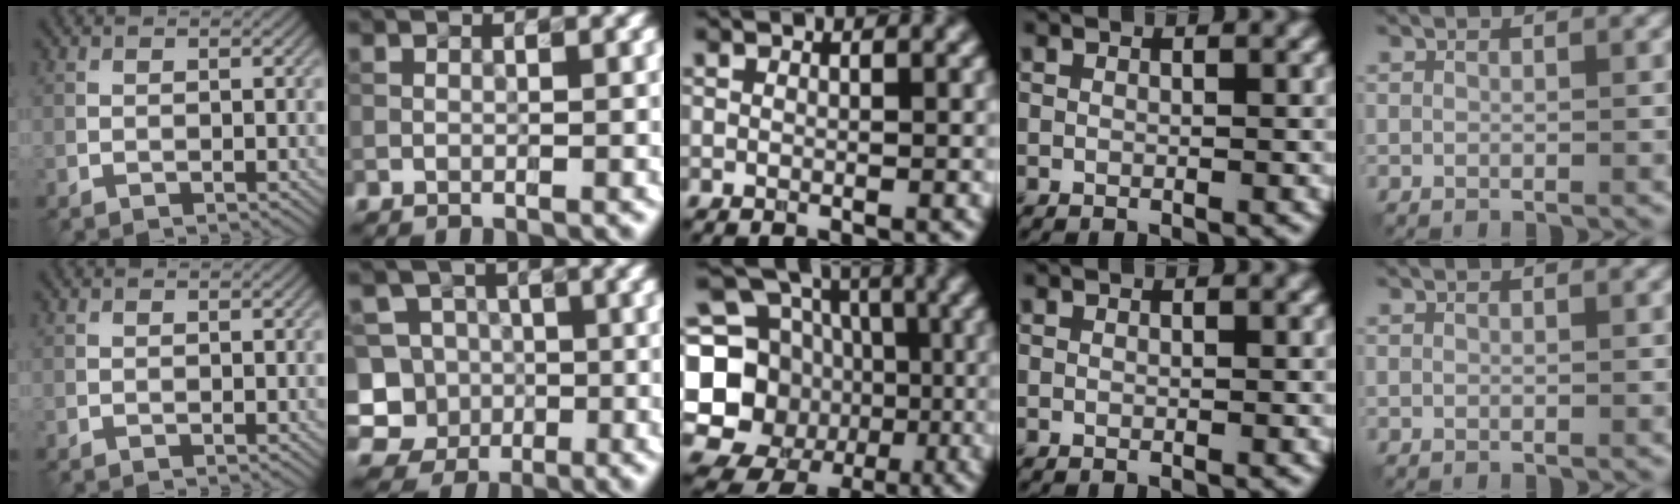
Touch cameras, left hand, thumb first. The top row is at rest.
{"index": {"total": 8.9, "force": [-2.7, 8.1, 2.3], "torque": [-0.046, 0.015, -0.072]}, "middle": {"total": 16.9, "force": [-1.9, 15.5, 6.4], "torque": [-0.158, 0.008, -0.056]}}